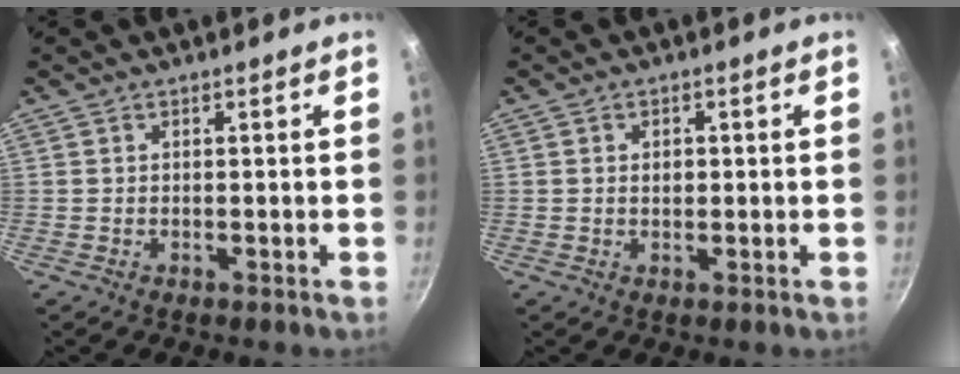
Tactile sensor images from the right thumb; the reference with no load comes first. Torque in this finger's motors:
{"motor_torque": [-0.53, 0.36, 0.15, 0.48, 0.00]}